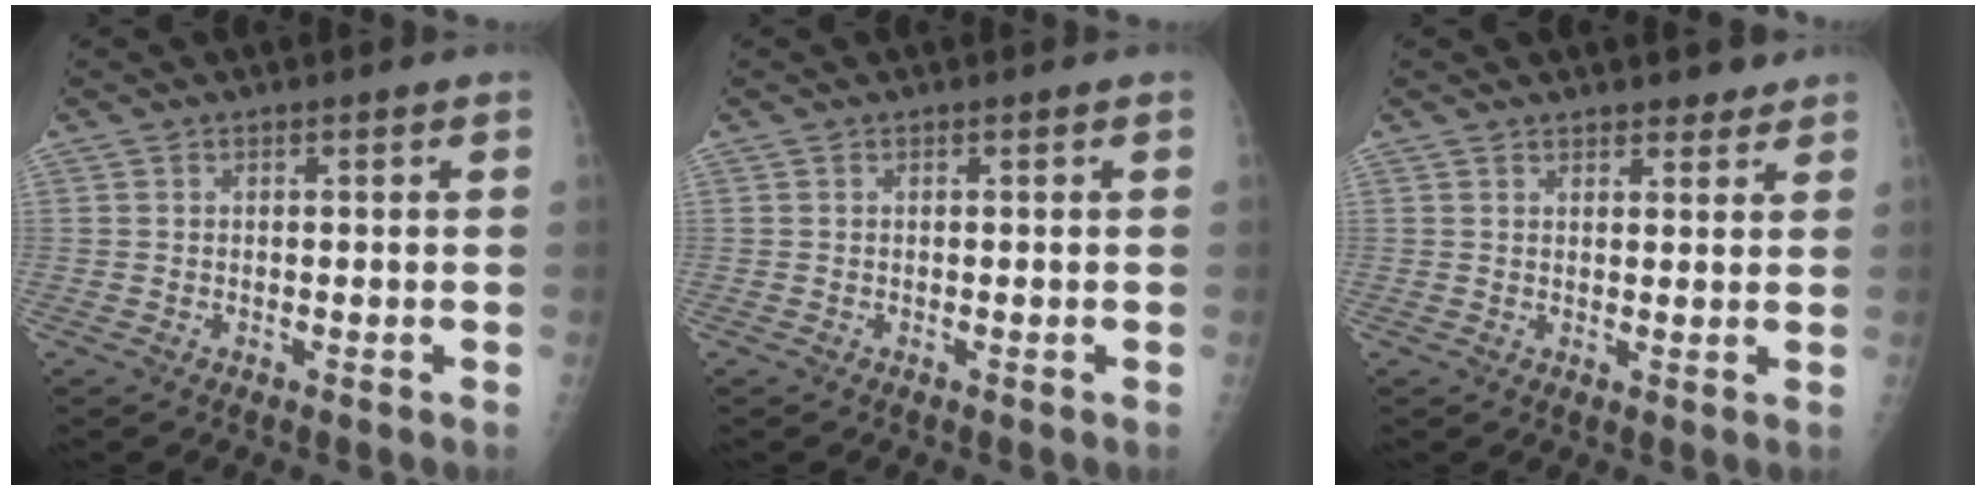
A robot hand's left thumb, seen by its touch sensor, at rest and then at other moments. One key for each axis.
{"total": 0.0}
{"total": 3.6, "fx": 3.0, "fy": 1.5, "fz": 1.3, "tx": 0.006, "ty": -0.014, "tz": 0.039}